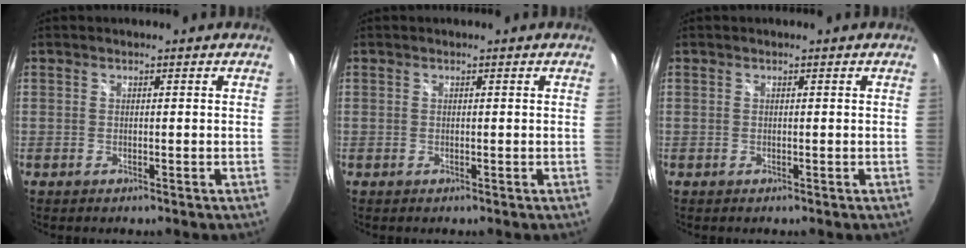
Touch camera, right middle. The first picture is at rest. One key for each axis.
{"total": 0.0}
{"total": 0.0}